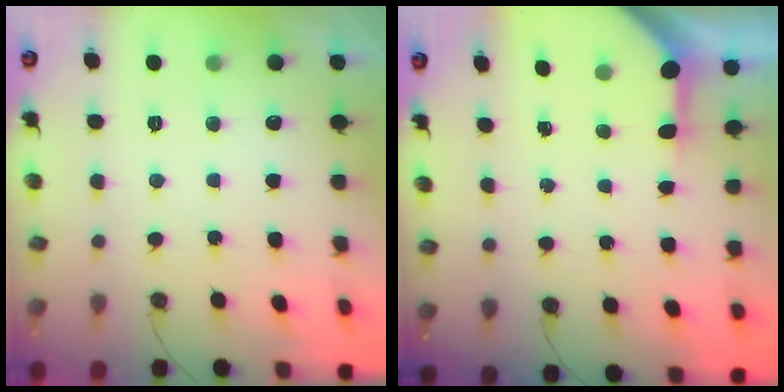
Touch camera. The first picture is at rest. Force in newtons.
{"total": 3.4, "press": 3.3, "slide": 0.4}